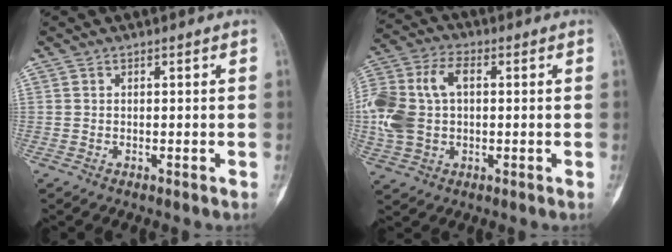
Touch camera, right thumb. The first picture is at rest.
{"total": 15.8, "force": [1.0, 10.6, 11.7], "torque": [-0.265, 0.026, 0.020]}